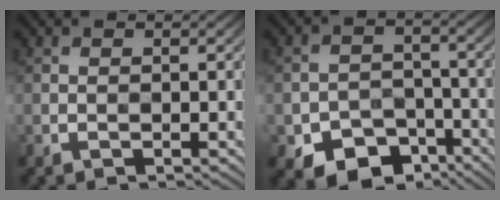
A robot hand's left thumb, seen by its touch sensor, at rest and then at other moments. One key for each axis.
{"total": 7.8, "fx": -4.9, "fy": 5.1, "fz": 3.4, "tx": -0.058, "ty": -0.021, "tz": -0.080}